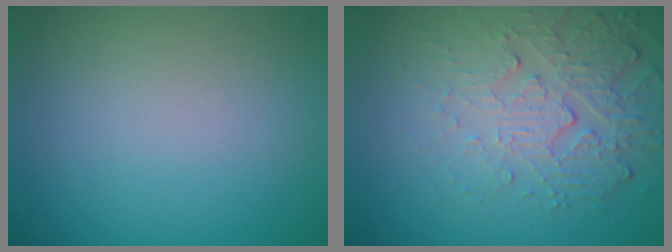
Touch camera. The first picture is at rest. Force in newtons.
{"total": 5.4, "press": 3.7, "slide": 4.0}